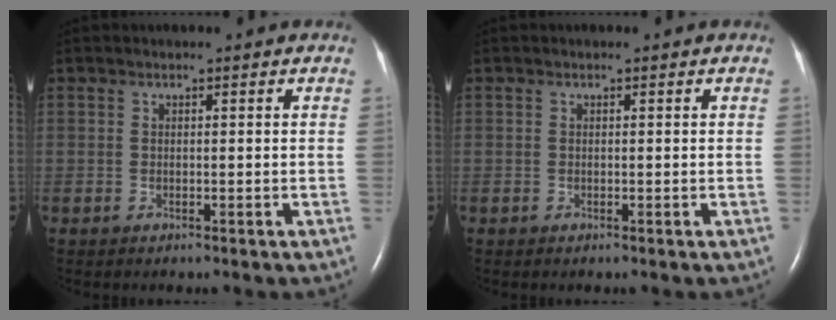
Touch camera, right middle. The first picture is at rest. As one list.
[{"total": 0.0}]